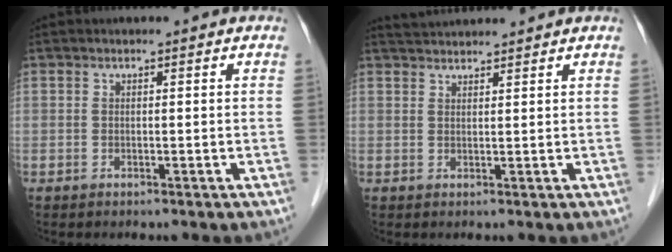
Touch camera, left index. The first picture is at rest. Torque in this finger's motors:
{"motor_torque": [-0.05, -0.15, 0.01, 0.00]}